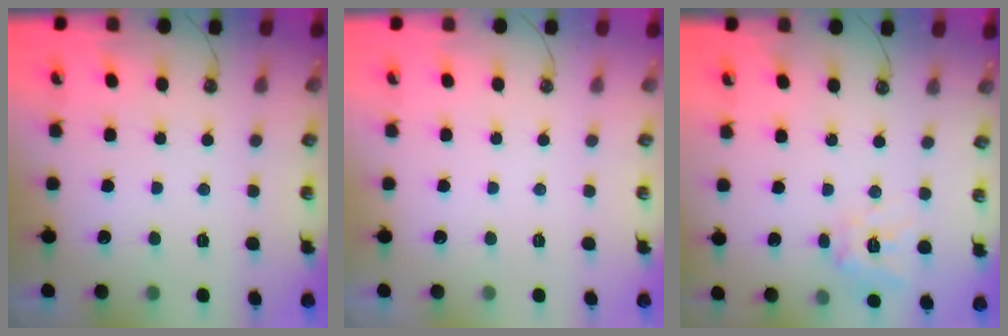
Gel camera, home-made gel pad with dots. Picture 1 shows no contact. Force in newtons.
{"total": 0.0}
{"total": 11.9, "press": 11.8, "slide": 1.1}